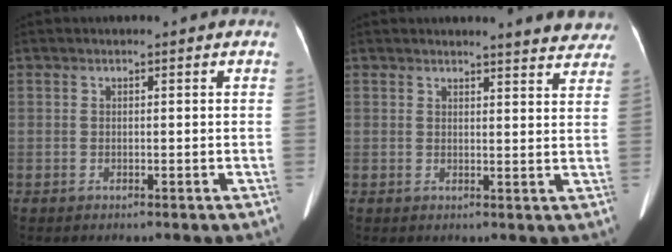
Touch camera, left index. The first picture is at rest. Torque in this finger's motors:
{"motor_torque": [-0.24, -0.43, 0.01, 0.01]}